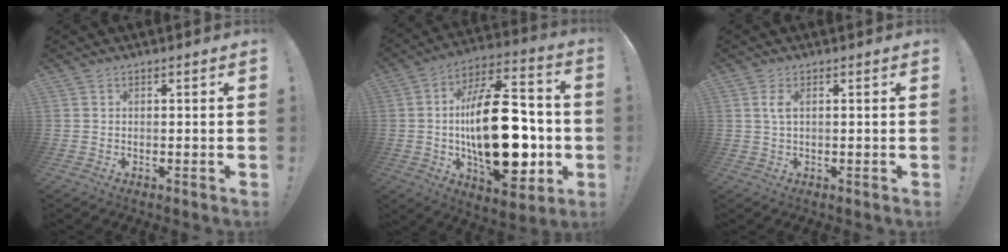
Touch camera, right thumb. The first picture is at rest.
{"total": 30.4, "force": [-2.5, 14.5, 26.5], "torque": [-0.459, 0.016, -0.030]}
{"total": 2.5, "force": [0.7, 0.6, 2.3], "torque": [-0.039, 0.000, 0.010]}